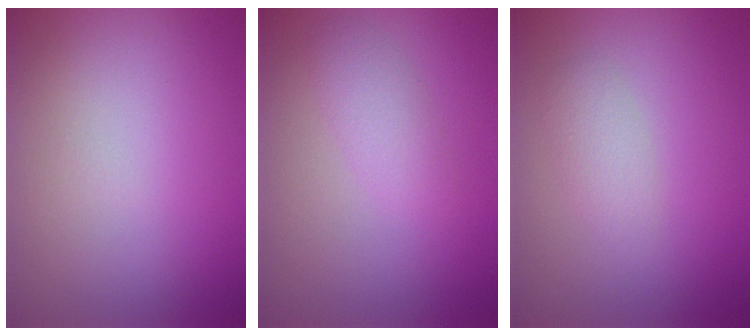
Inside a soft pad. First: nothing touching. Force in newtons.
{"total": 1.8, "press": 1.8, "slide": 0.0}
{"total": 1.8, "press": 1.8, "slide": 0.0}